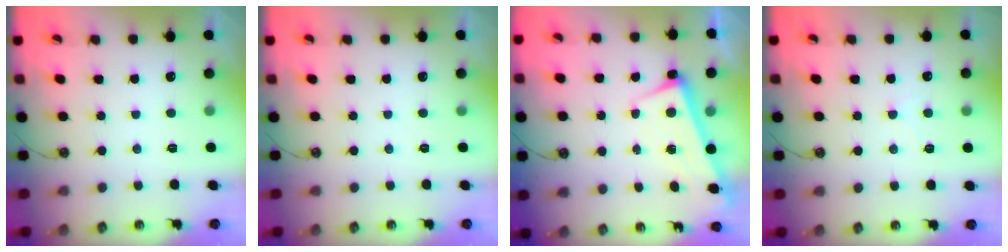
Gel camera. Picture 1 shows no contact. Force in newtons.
{"total": 0.0}
{"total": 2.6, "press": 2.5, "slide": 0.7}
{"total": 1.0, "press": 1.0, "slide": 0.3}